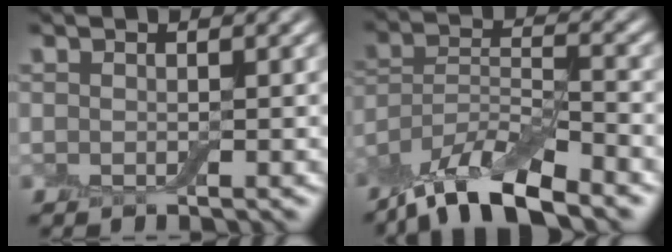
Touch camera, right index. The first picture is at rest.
{"total": 8.9, "force": [-7.2, 2.2, 4.8], "torque": [-0.083, -0.001, -0.139]}